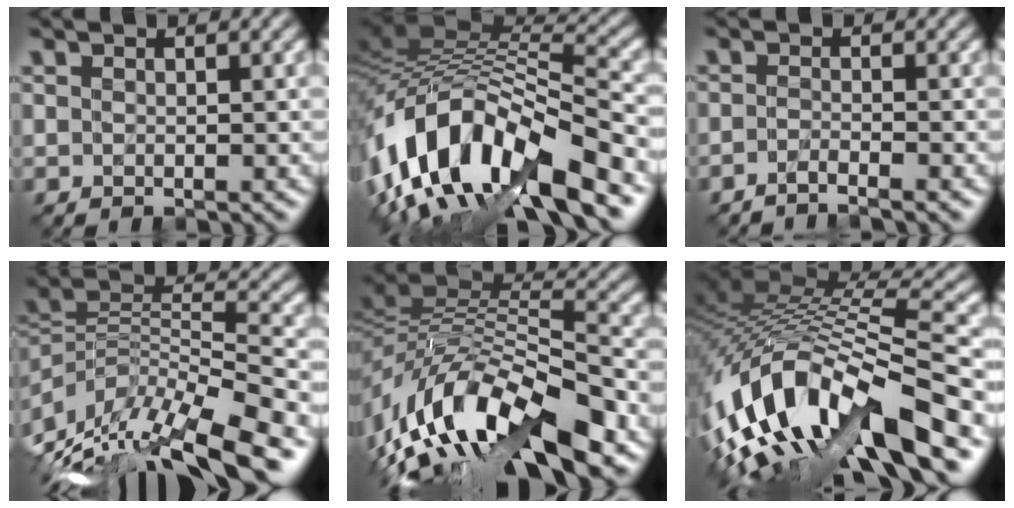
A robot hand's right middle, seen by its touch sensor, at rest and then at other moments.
{"total": 14.0, "force": [-6.4, 5.6, 11.1], "torque": [-0.208, 0.024, -0.114]}
{"total": 1.7, "force": [-1.5, 0.1, 0.8], "torque": [-0.006, -0.009, -0.037]}
{"total": 13.5, "force": [-9.0, 4.6, 9.0], "torque": [-0.174, 0.018, -0.143]}
{"total": 15.6, "force": [-7.9, 6.5, 11.7], "torque": [-0.234, 0.019, -0.151]}
{"total": 15.0, "force": [-7.6, 5.5, 11.6], "torque": [-0.232, 0.021, -0.137]}